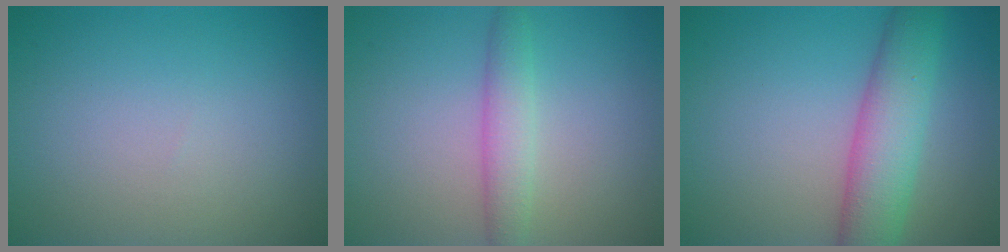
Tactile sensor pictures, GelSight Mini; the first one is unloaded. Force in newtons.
{"total": 2.6, "press": 2.6, "slide": 0.1}
{"total": 5.9, "press": 5.9, "slide": 0.2}